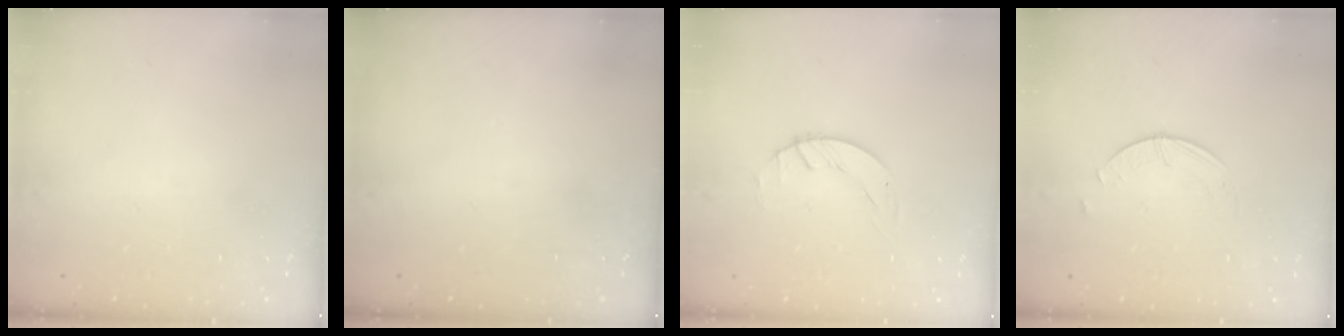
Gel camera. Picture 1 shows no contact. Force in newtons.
{"total": 0.0}
{"total": 0.6, "press": 0.6, "slide": 0.1}
{"total": 0.9, "press": 0.9, "slide": 0.2}